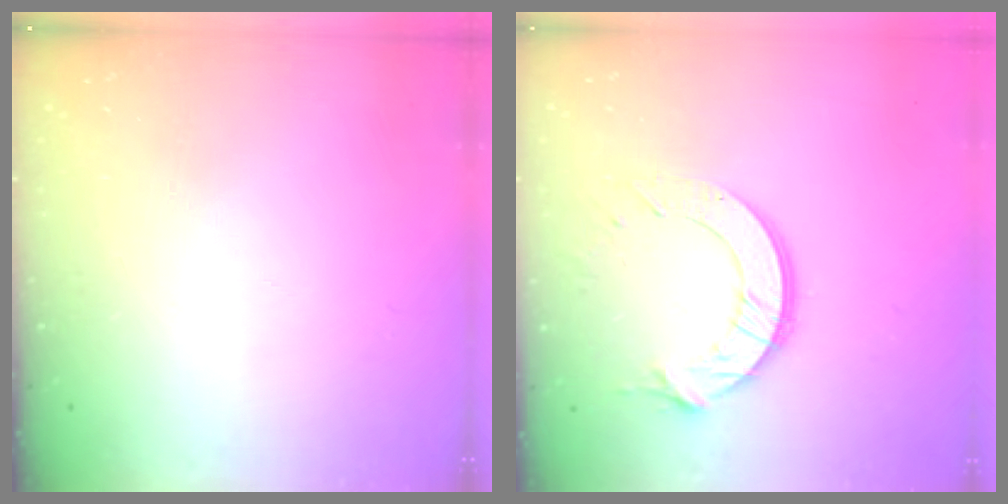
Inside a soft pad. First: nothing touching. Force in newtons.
{"total": 11.2, "press": 11.1, "slide": 1.3}